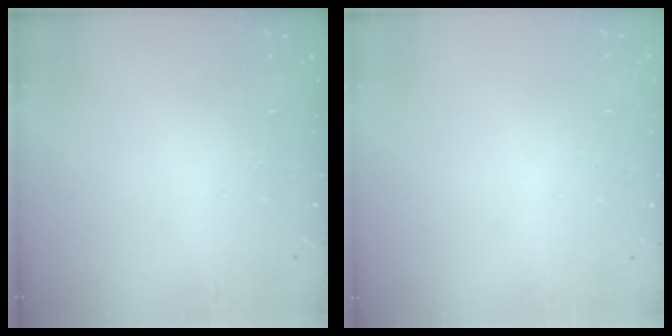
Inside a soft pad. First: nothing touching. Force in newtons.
{"total": 0.0}